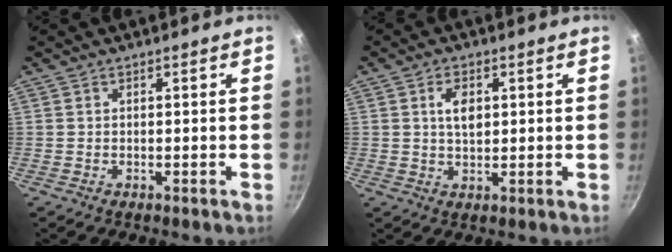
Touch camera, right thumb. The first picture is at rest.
{"total": 4.5, "force": [1.2, 2.7, 3.4], "torque": [-0.050, -0.005, 0.022]}